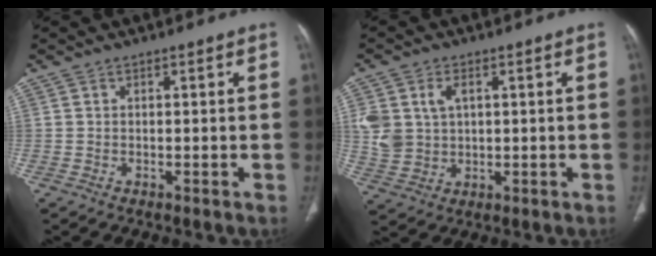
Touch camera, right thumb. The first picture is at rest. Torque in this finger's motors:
{"motor_torque": [0.09, -0.49, 0.32, 0.88, 0.00]}